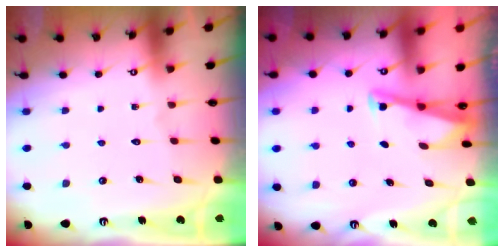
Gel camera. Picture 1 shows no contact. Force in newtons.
{"total": 2.9, "press": 2.8, "slide": 0.3}